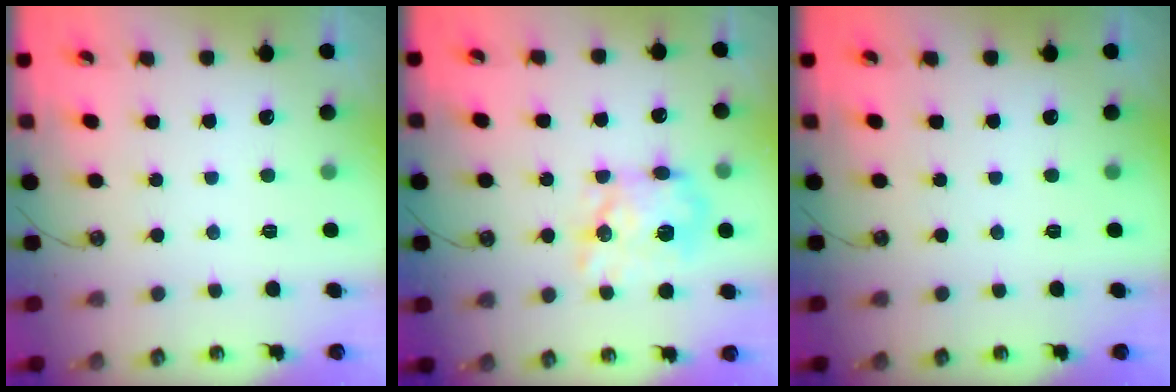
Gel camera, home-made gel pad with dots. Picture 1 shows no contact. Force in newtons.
{"total": 14.5, "press": 14.5, "slide": 0.1}
{"total": 0.0}